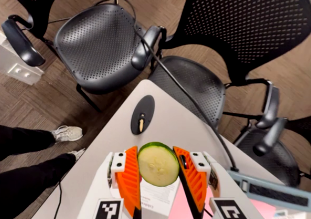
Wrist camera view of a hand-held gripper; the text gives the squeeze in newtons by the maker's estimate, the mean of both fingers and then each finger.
{"total": 11.2, "left": 10.8, "right": 11.6}